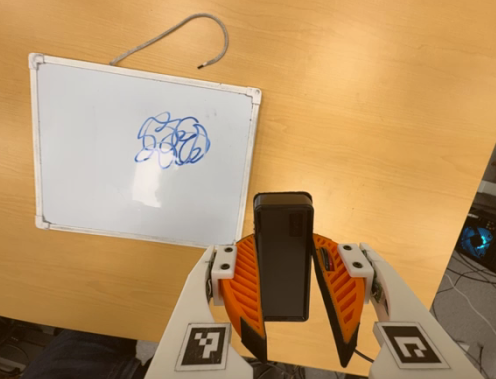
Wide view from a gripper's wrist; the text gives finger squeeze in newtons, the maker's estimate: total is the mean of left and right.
{"total": 6.2, "left": 5.6, "right": 6.9}